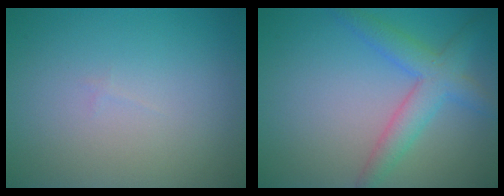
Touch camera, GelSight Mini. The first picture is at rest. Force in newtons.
{"total": 4.1, "press": 4.1, "slide": 0.2}